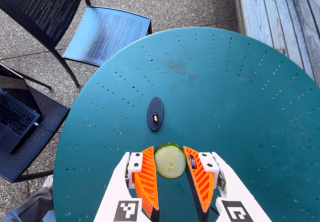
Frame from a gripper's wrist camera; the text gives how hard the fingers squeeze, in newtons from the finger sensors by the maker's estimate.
{"total": 9.9, "left": 9.6, "right": 10.3}